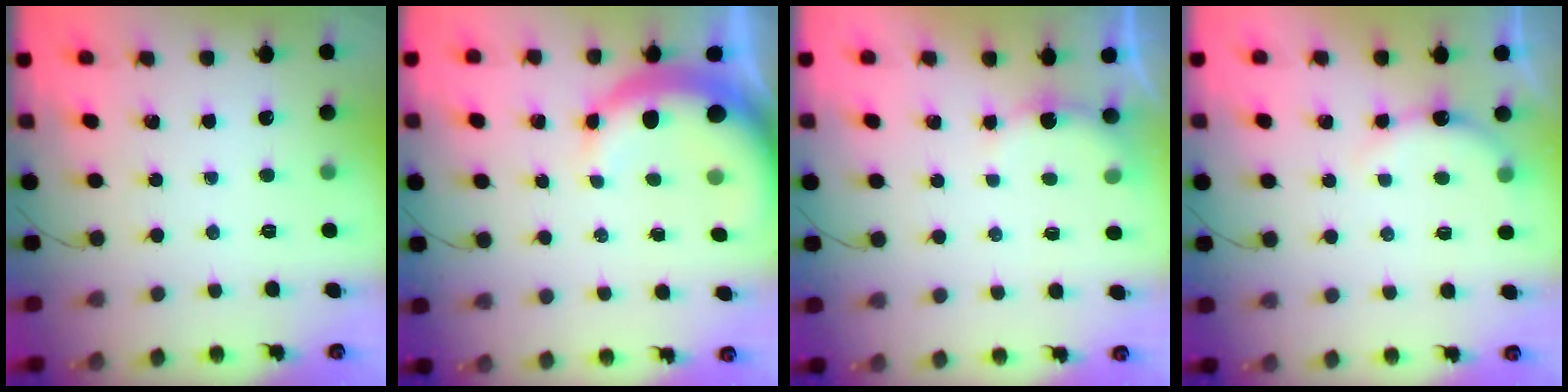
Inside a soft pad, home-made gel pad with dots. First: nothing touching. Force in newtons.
{"total": 7.8, "press": 7.7, "slide": 1.4}
{"total": 4.5, "press": 4.4, "slide": 0.9}
{"total": 5.0, "press": 4.9, "slide": 0.9}